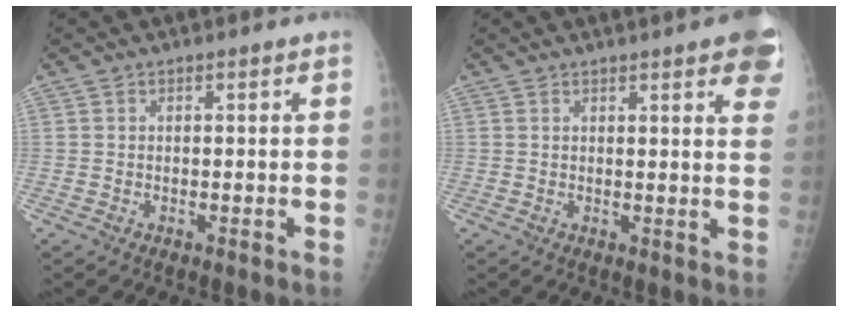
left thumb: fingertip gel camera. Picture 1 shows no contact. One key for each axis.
{"total": 9.8, "fx": 5.6, "fy": 2.1, "fz": 7.7, "tx": -0.069, "ty": -0.010, "tz": 0.056}